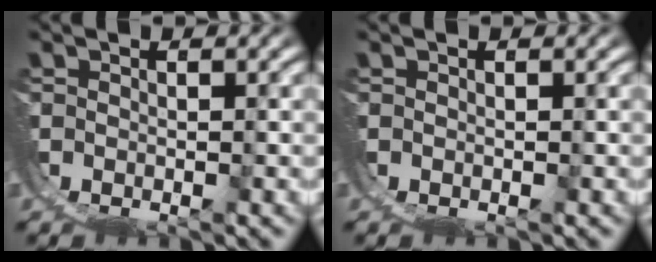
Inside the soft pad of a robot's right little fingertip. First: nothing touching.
{"total": 0.0}